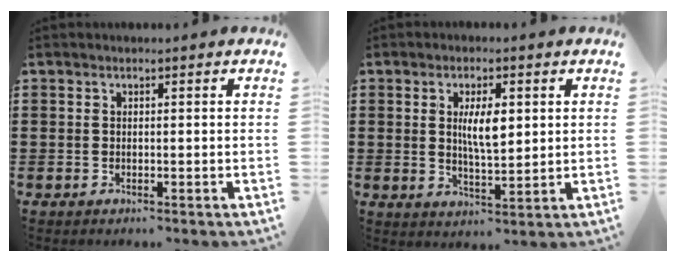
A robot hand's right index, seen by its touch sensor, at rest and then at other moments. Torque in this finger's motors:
{"motor_torque": [0.27, 0.00, 0.44, 0.07]}